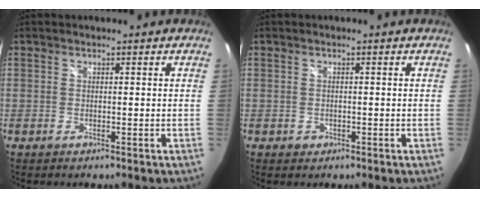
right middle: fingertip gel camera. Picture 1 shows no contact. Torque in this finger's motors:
{"motor_torque": [0.20, 0.06, 0.01, 0.00]}